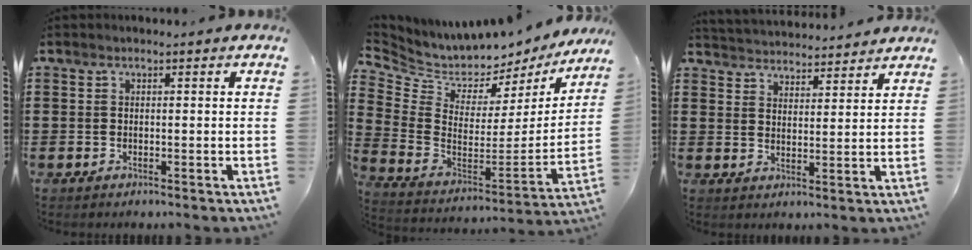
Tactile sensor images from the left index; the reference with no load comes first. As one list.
[{"total": 5.1, "force": [4.4, 2.4, 0.7], "torque": [-0.050, -0.055, 0.073]}, {"total": 3.6, "force": [3.6, 0.0, -0.5], "torque": [-0.006, -0.019, 0.063]}]